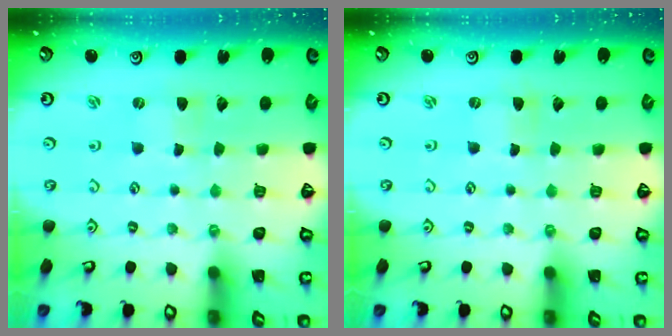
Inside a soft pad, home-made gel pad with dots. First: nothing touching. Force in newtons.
{"total": 0.0}